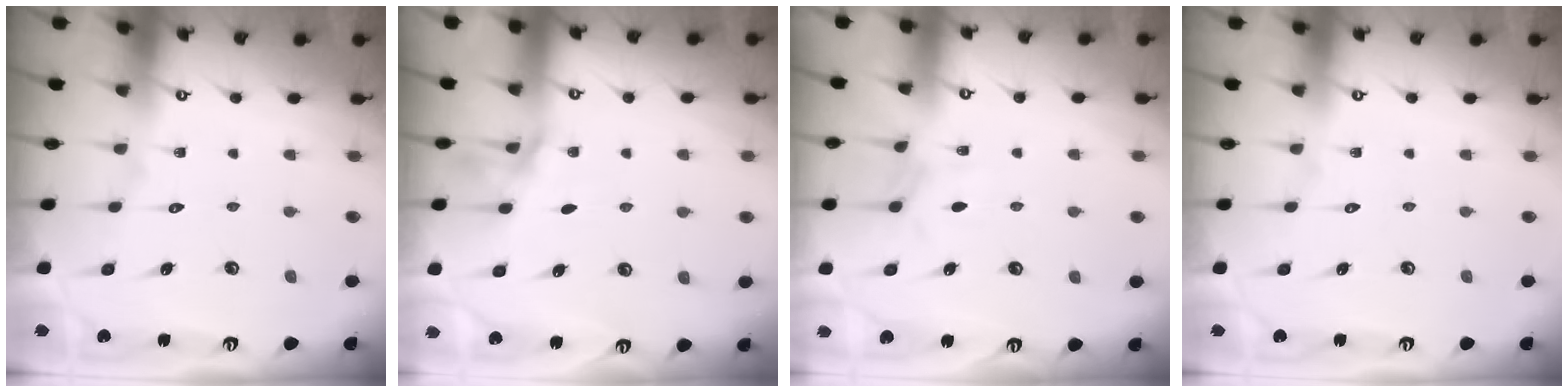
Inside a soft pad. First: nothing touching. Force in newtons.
{"total": 1.4, "press": 1.4, "slide": 0.2}
{"total": 4.6, "press": 4.6, "slide": 0.3}
{"total": 0.0}